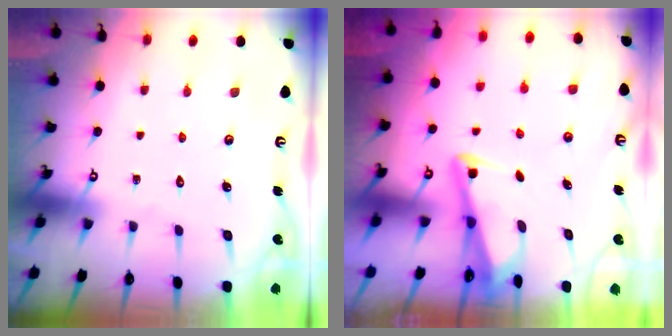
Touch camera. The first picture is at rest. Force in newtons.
{"total": 2.7, "press": 2.6, "slide": 0.3}